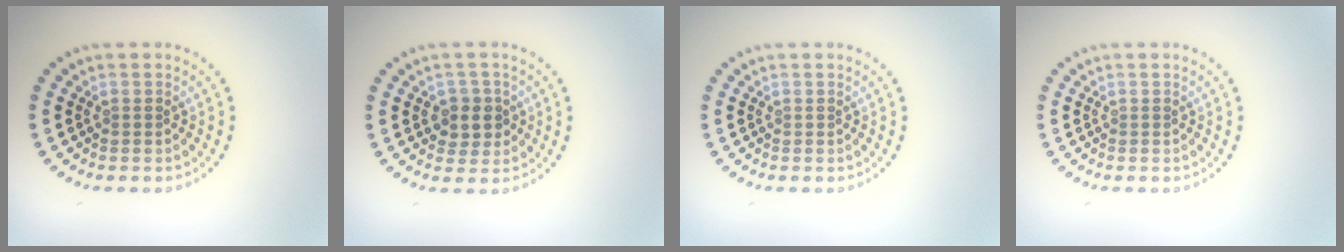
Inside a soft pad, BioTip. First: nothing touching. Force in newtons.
{"total": 2.5, "press": 2.4, "slide": 0.9}
{"total": 0.0}
{"total": 0.0}